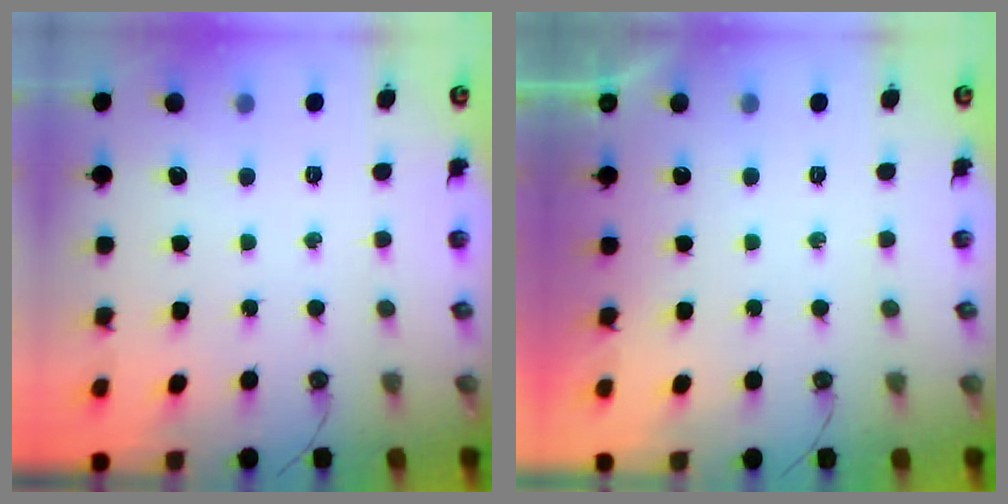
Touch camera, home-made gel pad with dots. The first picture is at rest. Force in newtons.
{"total": 0.0}